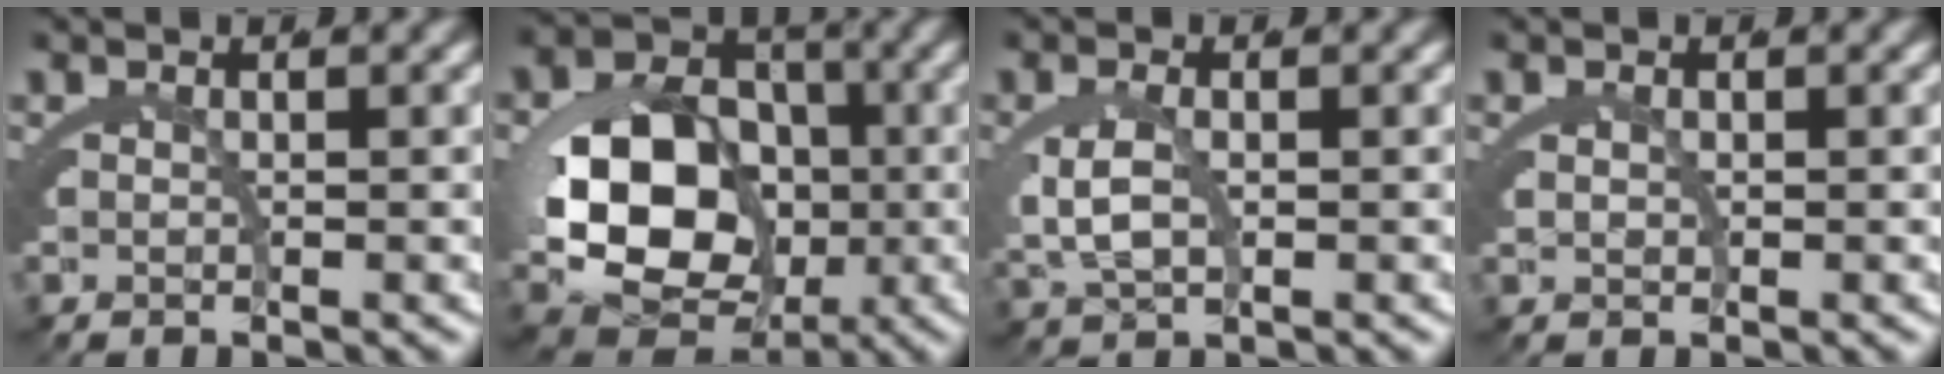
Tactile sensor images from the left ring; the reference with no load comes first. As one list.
[{"total": 12.9, "force": [-1.2, 9.9, 8.1], "torque": [-0.151, -0.037, -0.011]}, {"total": 2.9, "force": [-0.1, 1.4, 2.6], "torque": [-0.076, -0.015, 0.014]}, {"total": 0.5, "force": [0.2, -0.2, 0.4], "torque": [-0.013, -0.009, 0.014]}]